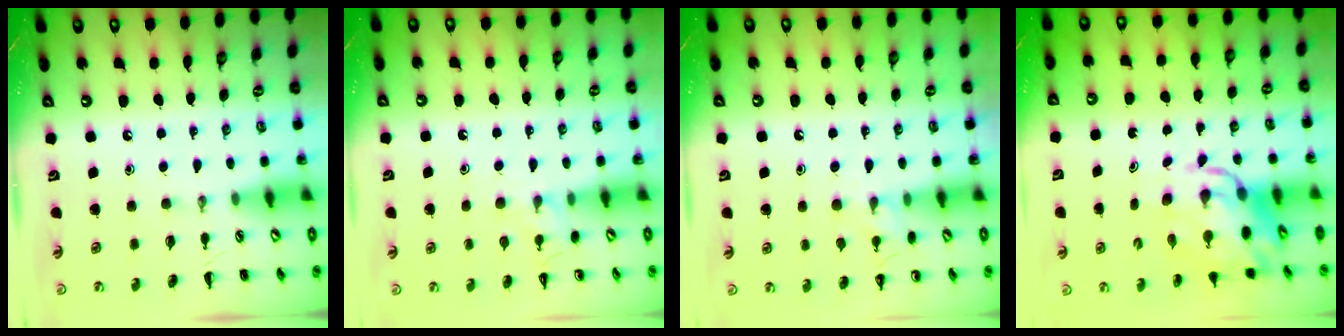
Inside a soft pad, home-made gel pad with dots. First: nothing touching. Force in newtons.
{"total": 7.2, "press": 7.0, "slide": 1.6}
{"total": 7.1, "press": 6.7, "slide": 2.3}
{"total": 8.7, "press": 8.4, "slide": 2.2}